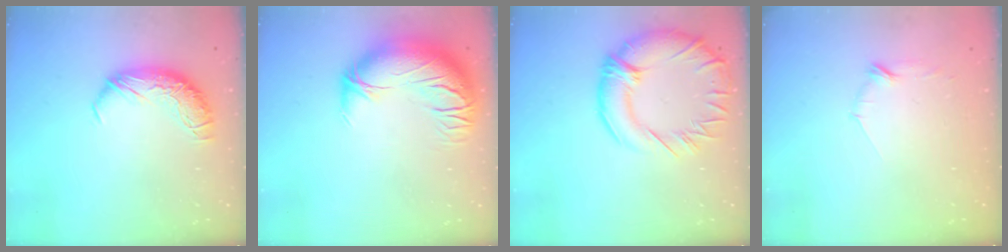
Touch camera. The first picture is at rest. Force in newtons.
{"total": 5.8, "press": 4.7, "slide": 3.5}
{"total": 9.2, "press": 8.5, "slide": 3.5}
{"total": 7.9, "press": 7.9, "slide": 0.7}